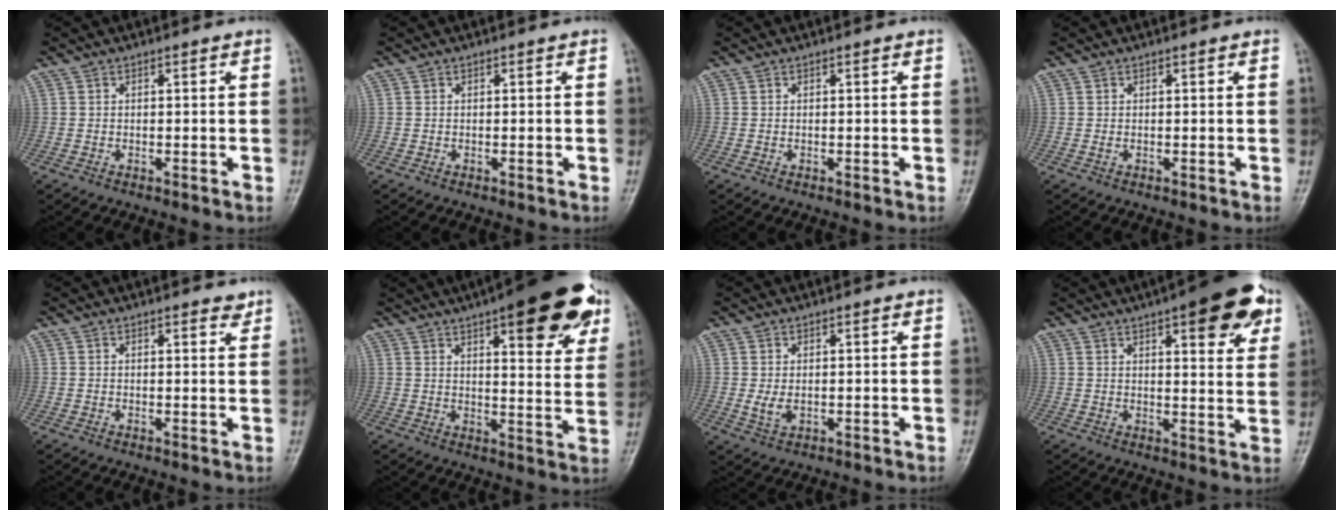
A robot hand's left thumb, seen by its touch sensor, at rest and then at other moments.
{"total": 0.0}
{"total": 0.0}
{"total": 0.7, "force": [0.2, 0.3, 0.6], "torque": [-0.014, 0.002, 0.005]}
{"total": 1.9, "force": [1.5, 0.7, 1.0], "torque": [-0.006, -0.008, 0.016]}
{"total": 19.9, "force": [10.9, 6.4, 15.4], "torque": [-0.169, -0.031, 0.144]}
{"total": 2.9, "force": [0.3, 1.7, 2.4], "torque": [-0.040, -0.007, 0.012]}
{"total": 14.2, "force": [7.5, 4.6, 11.2], "torque": [-0.110, -0.023, 0.093]}